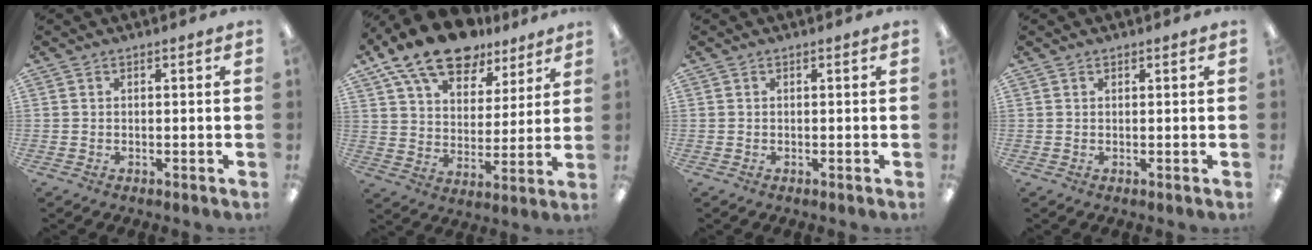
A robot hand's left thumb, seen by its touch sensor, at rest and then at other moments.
{"total": 16.7, "force": [12.4, 8.2, 7.6], "torque": [-0.146, -0.068, 0.224]}
{"total": 0.0}
{"total": 0.5, "force": [0.5, 0.2, 0.1], "torque": [-0.001, 0.002, 0.008]}